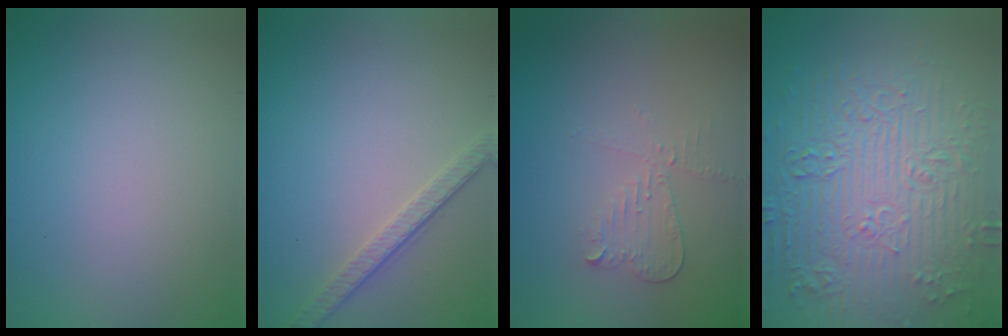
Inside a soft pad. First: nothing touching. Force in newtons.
{"total": 2.6, "press": 2.0, "slide": 1.7}
{"total": 2.1, "press": 2.0, "slide": 0.5}
{"total": 11.0, "press": 7.5, "slide": 8.0}